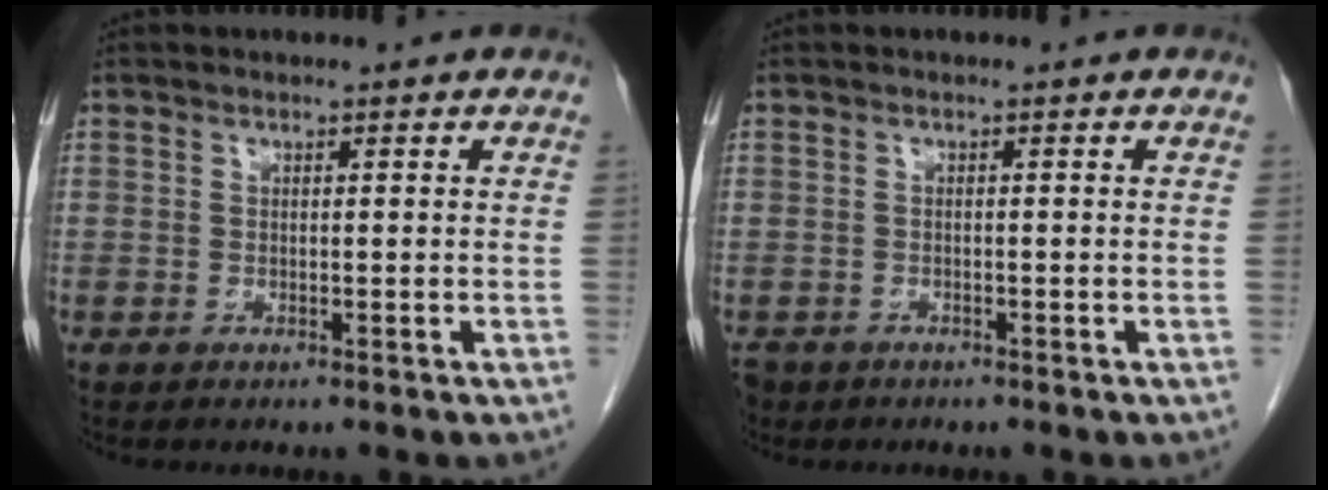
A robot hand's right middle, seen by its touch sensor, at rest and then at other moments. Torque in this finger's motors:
{"motor_torque": [0.43, -0.28, 0.06, 0.03]}